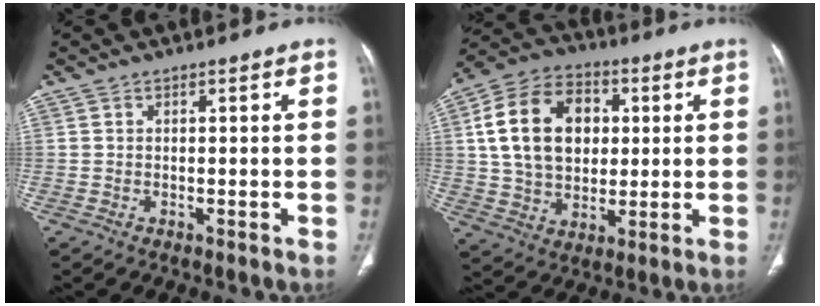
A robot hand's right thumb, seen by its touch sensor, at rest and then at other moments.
{"total": 18.3, "force": [3.6, 13.3, 12.1], "torque": [-0.189, 0.012, 0.065]}